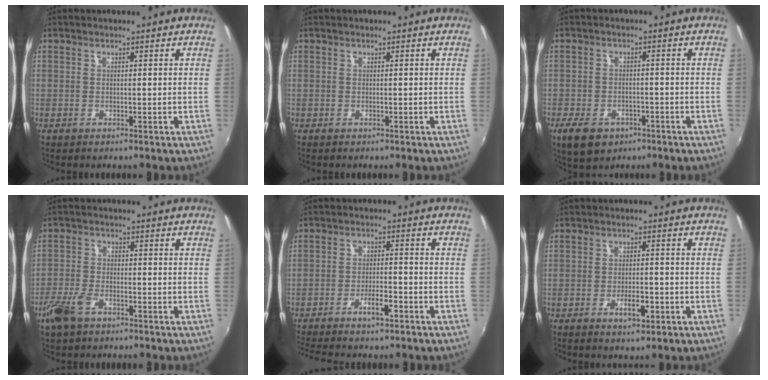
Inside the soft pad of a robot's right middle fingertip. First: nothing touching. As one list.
[{"total": 0.0}, {"total": 7.4, "force": [-4.3, 4.7, 3.9], "torque": [-0.094, -0.011, -0.068]}, {"total": 6.1, "force": [-4.0, 2.8, 3.7], "torque": [-0.093, -0.005, -0.080]}, {"total": 6.0, "force": [-4.6, 1.0, 3.7], "torque": [-0.079, 0.005, -0.080]}, {"total": 3.5, "force": [-1.6, 1.3, 2.9], "torque": [-0.055, -0.001, -0.023]}]